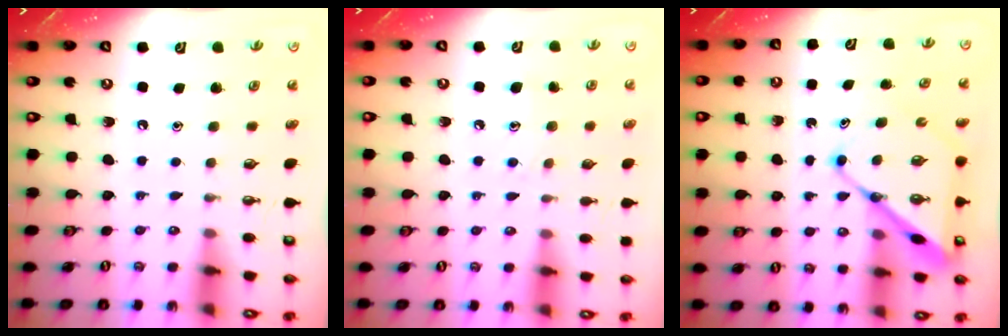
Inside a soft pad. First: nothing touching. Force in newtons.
{"total": 5.7, "press": 5.6, "slide": 0.6}
{"total": 12.2, "press": 12.1, "slide": 1.2}